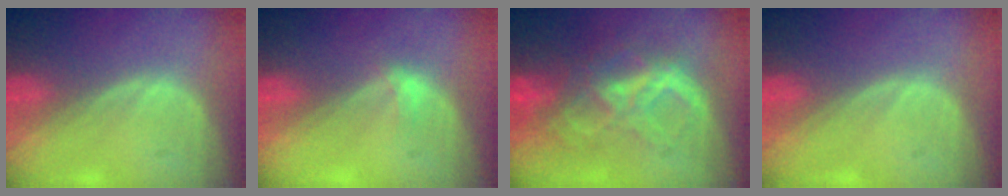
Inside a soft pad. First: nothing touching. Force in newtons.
{"total": 1.3, "press": 0.9, "slide": 0.9}
{"total": 8.3, "press": 7.7, "slide": 3.2}
{"total": 0.0}